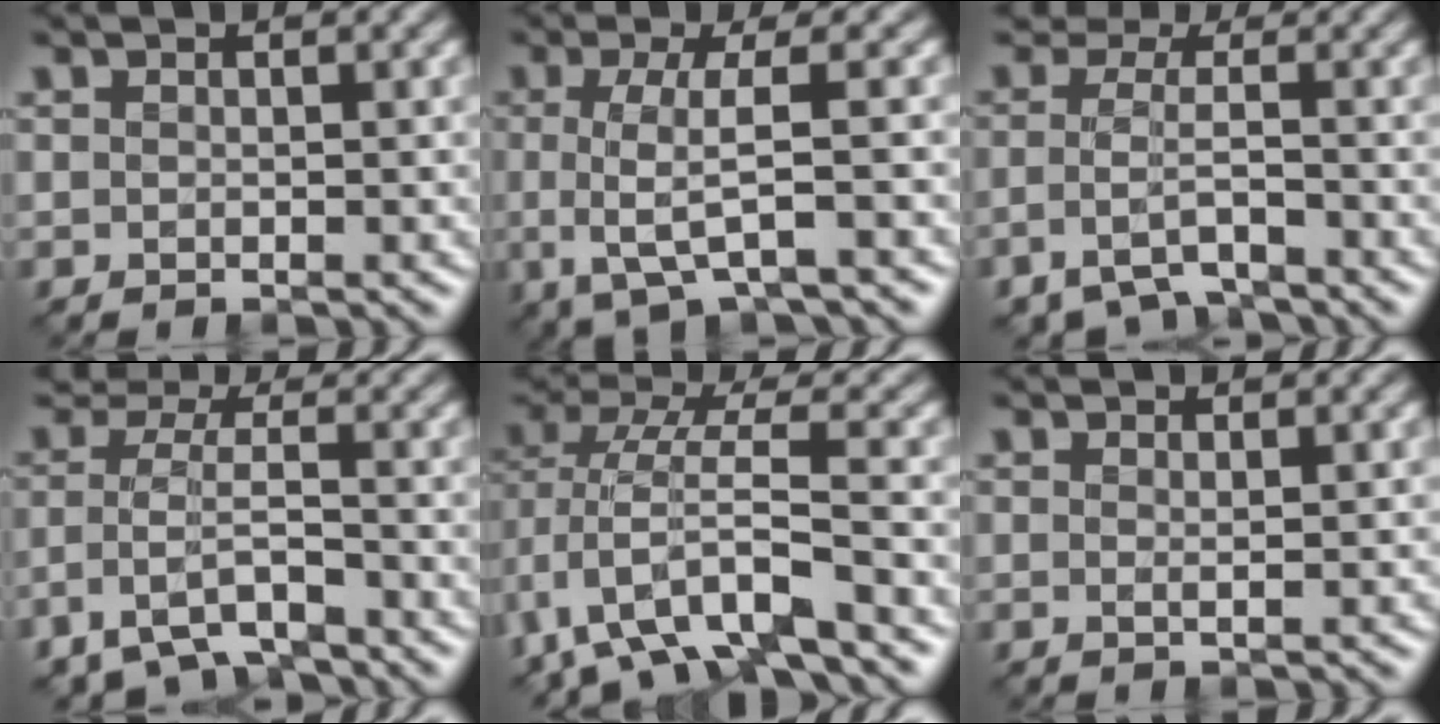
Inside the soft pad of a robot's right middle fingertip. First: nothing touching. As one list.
[{"total": 4.7, "force": [-0.6, 1.1, 4.5], "torque": [-0.089, -0.006, -0.013]}, {"total": 3.7, "force": [-2.7, 1.5, 2.1], "torque": [-0.043, -0.010, -0.049]}, {"total": 5.4, "force": [-3.9, 2.3, 2.8], "torque": [-0.054, -0.003, -0.077]}, {"total": 6.1, "force": [-3.0, 2.5, 4.6], "torque": [-0.082, -0.009, -0.056]}, {"total": 0.5, "force": [0.2, -0.1, 0.4], "torque": [-0.008, -0.002, 0.005]}]